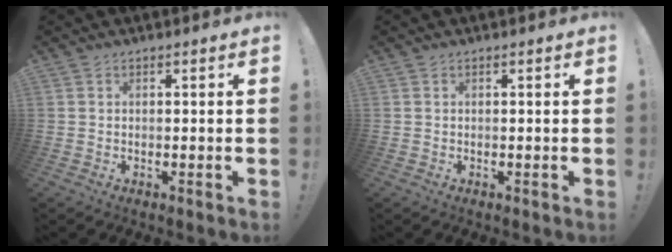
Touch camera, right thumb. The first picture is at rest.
{"total": 0.0}